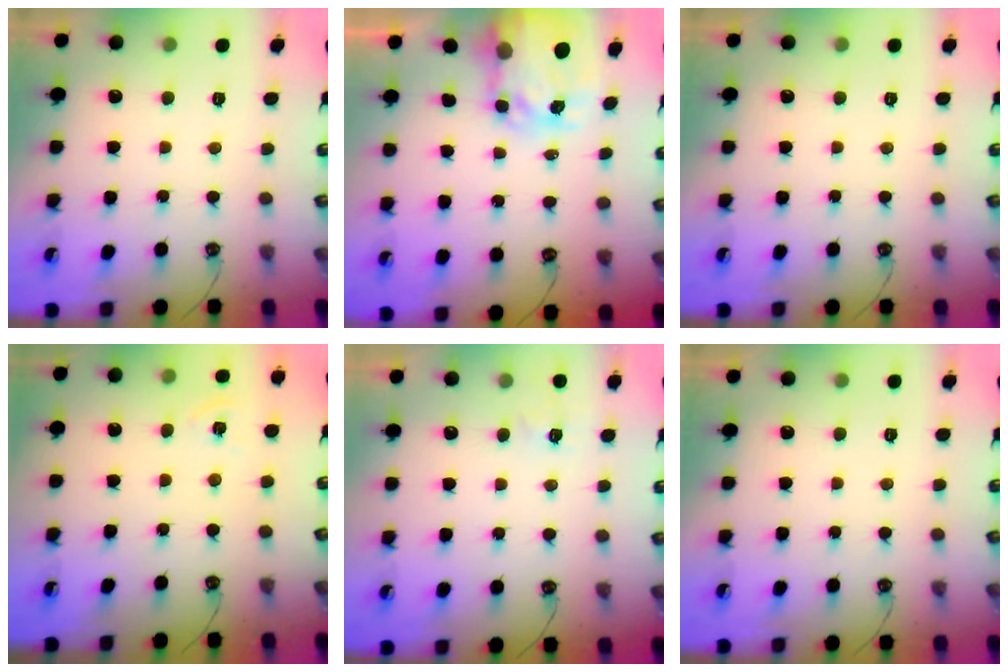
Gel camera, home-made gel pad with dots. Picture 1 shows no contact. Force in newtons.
{"total": 5.5, "press": 5.5, "slide": 0.3}
{"total": 0.0}
{"total": 3.8, "press": 3.8, "slide": 0.5}
{"total": 4.8, "press": 4.7, "slide": 0.7}
{"total": 0.0}